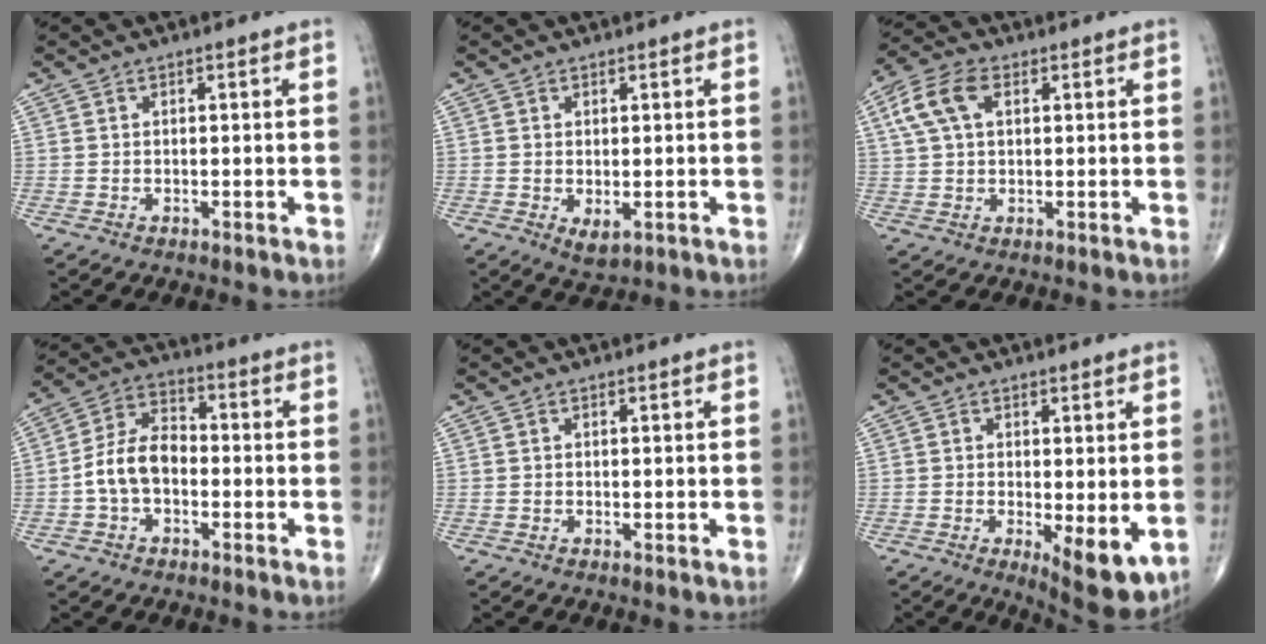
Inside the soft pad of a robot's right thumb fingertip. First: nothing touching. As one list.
[{"total": 2.7, "force": [-0.4, 1.4, 2.2], "torque": [-0.034, -0.007, 0.000]}, {"total": 8.1, "force": [2.6, 4.7, 6.0], "torque": [-0.128, 0.018, 0.048]}, {"total": 9.0, "force": [-1.8, 5.9, 6.7], "torque": [-0.122, 0.034, -0.045]}, {"total": 0.0}, {"total": 8.2, "force": [-1.4, 2.9, 7.5], "torque": [-0.103, -0.023, -0.015]}]